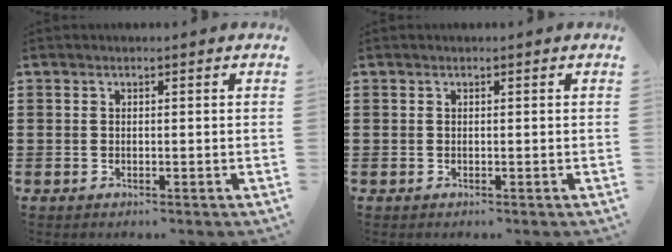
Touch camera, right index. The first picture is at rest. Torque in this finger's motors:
{"motor_torque": [0.58, 1.56, 0.00, 0.00]}